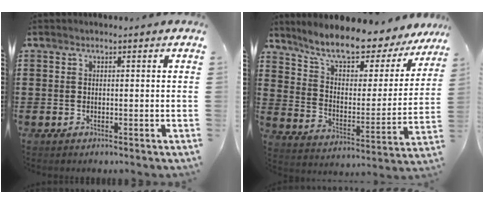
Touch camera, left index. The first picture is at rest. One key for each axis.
{"total": 9.2, "fx": 8.1, "fy": 1.6, "fz": 4.2, "tx": -0.102, "ty": -0.058, "tz": 0.133}